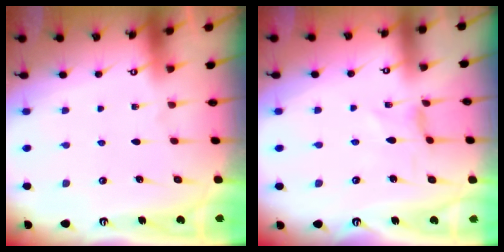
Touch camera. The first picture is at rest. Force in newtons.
{"total": 0.0}